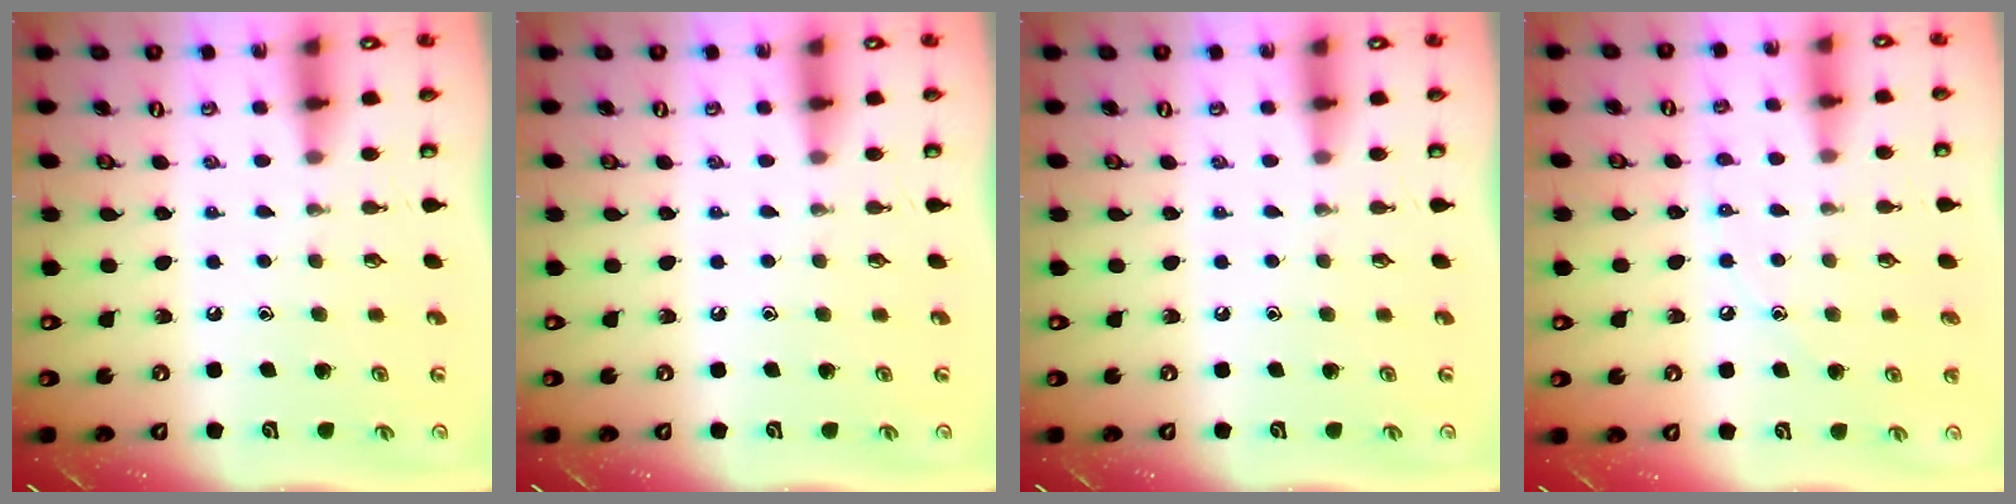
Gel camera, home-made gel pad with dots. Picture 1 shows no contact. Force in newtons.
{"total": 0.0}
{"total": 0.0}
{"total": 5.4, "press": 5.3, "slide": 0.6}